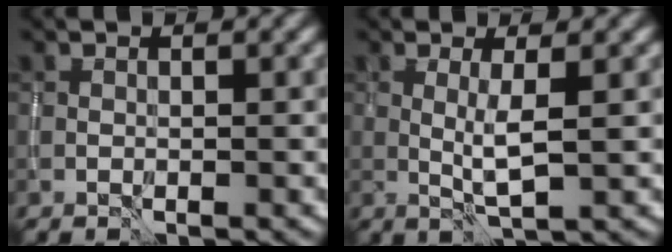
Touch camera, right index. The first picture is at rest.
{"total": 2.3, "force": [0.3, 0.2, 2.3], "torque": [-0.047, -0.001, 0.007]}